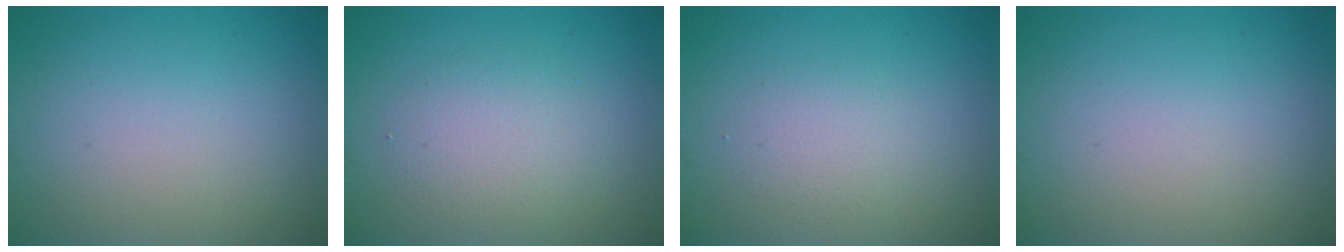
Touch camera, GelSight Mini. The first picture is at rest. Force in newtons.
{"total": 2.6, "press": 2.6, "slide": 0.1}
{"total": 1.6, "press": 1.6, "slide": 0.2}
{"total": 0.0}